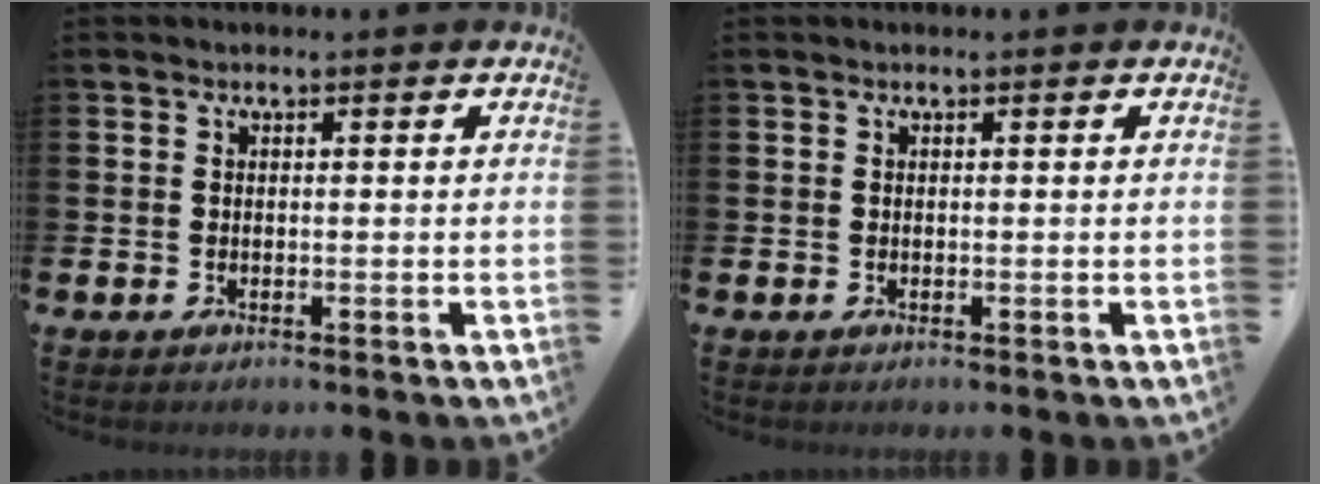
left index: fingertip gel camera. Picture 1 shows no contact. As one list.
[{"total": 0.0}]